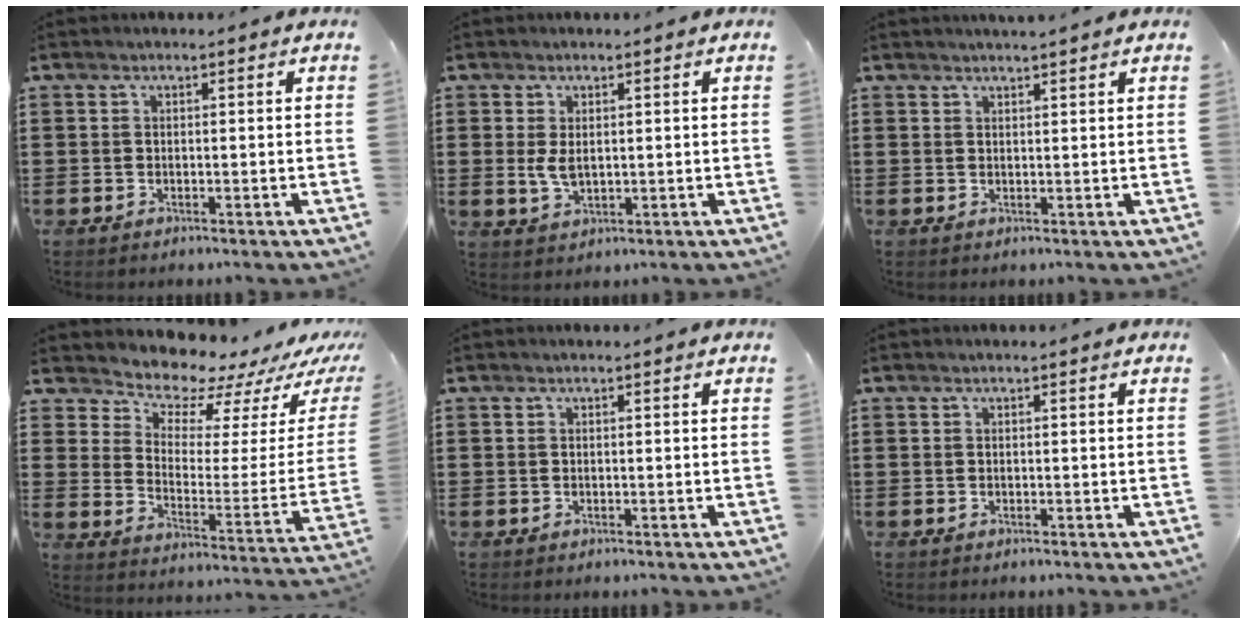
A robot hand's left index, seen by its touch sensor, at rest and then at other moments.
{"total": 3.1, "force": [0.4, 1.6, 2.6], "torque": [-0.068, -0.002, 0.003]}
{"total": 1.2, "force": [1.2, 0.0, 0.2], "torque": [-0.005, 0.000, 0.024]}
{"total": 7.0, "force": [6.8, 1.9, 0.3], "torque": [-0.034, -0.068, 0.116]}
{"total": 0.0}
{"total": 0.0}